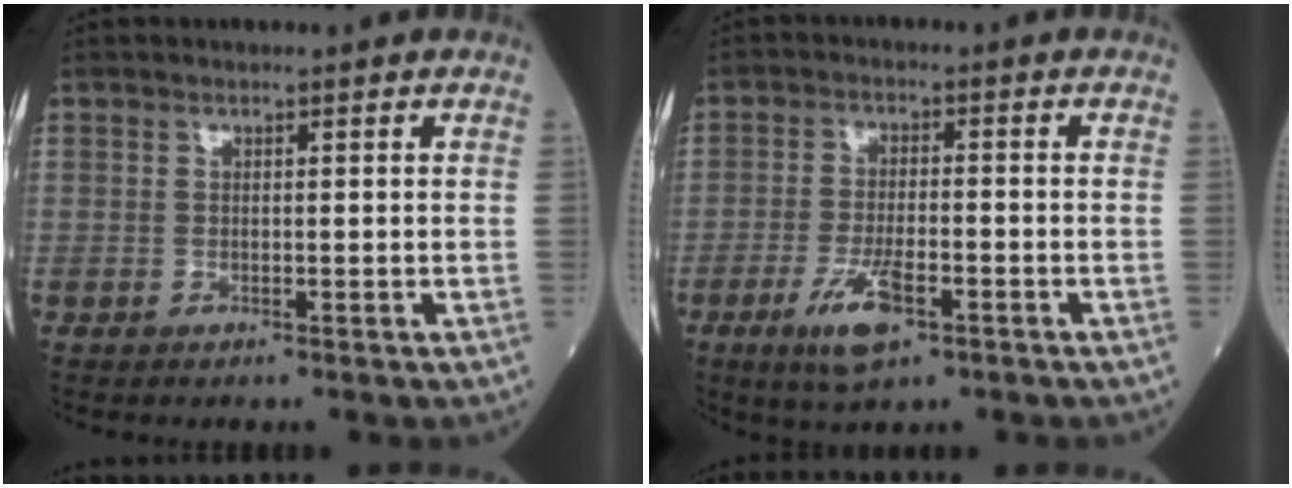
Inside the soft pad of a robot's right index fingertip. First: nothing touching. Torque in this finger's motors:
{"motor_torque": [1.19, -0.53, 0.63, 0.17]}